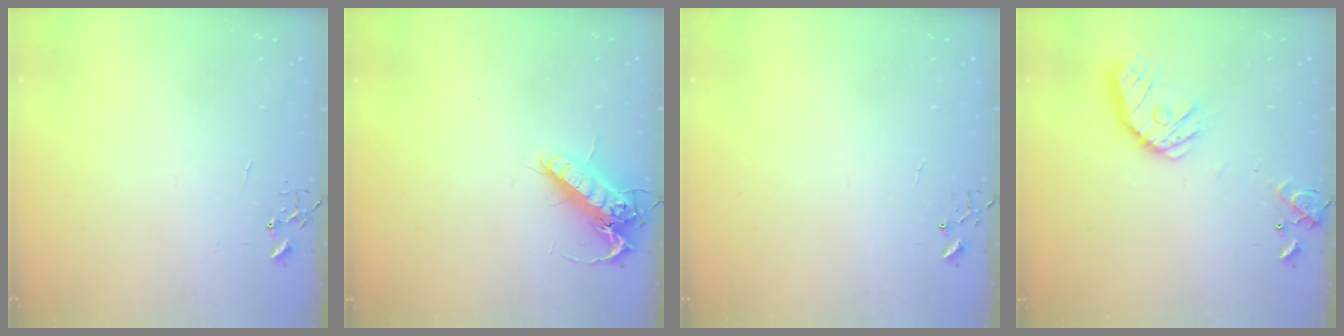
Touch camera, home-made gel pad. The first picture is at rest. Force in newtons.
{"total": 14.2, "press": 14.0, "slide": 2.2}
{"total": 3.8, "press": 3.8, "slide": 0.5}
{"total": 15.8, "press": 15.5, "slide": 2.5}